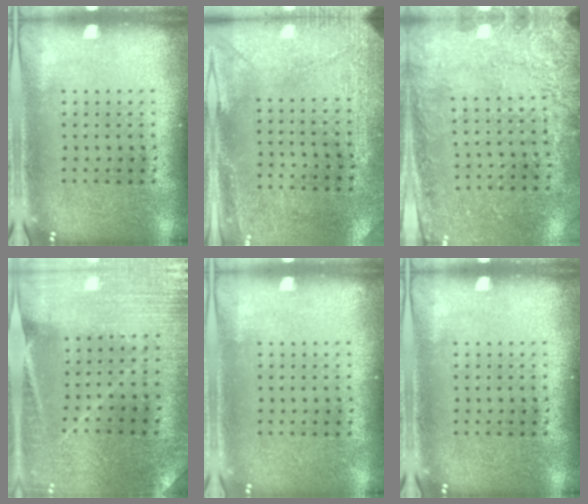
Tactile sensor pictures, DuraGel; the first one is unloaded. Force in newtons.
{"total": 2.9, "press": 2.4, "slide": 1.6}
{"total": 2.5, "press": 2.1, "slide": 1.3}
{"total": 1.2, "press": 1.2, "slide": 0.1}
{"total": 0.0}
{"total": 0.0}